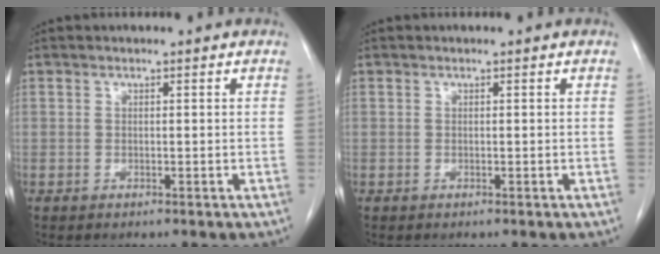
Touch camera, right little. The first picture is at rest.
{"total": 0.0}